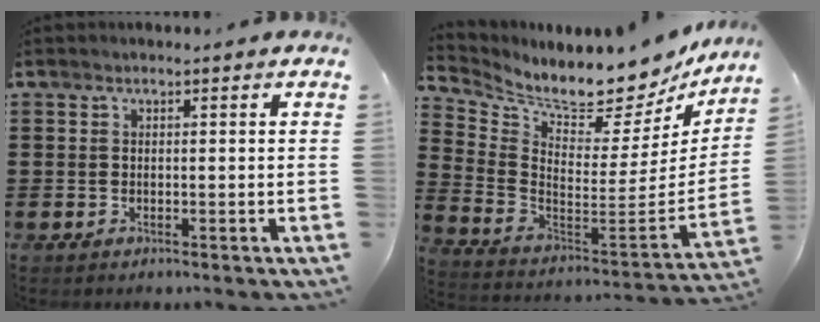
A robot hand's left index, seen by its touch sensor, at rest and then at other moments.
{"total": 7.8, "force": [7.5, 0.5, 2.1], "torque": [-0.060, -0.090, 0.118]}